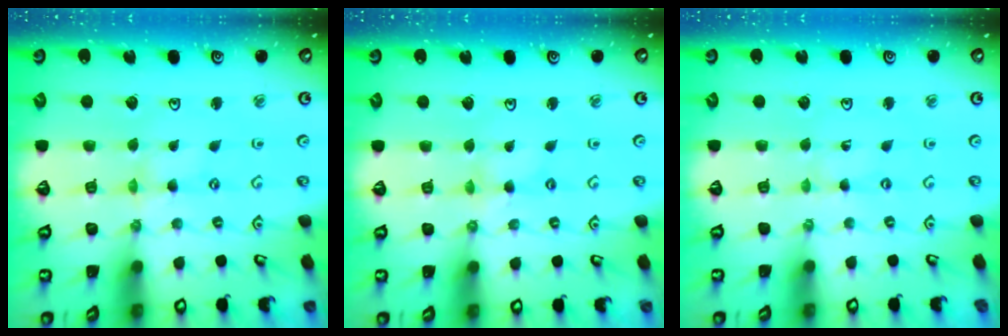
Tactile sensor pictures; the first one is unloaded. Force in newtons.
{"total": 0.6, "press": 0.6, "slide": 0.2}
{"total": 0.0}